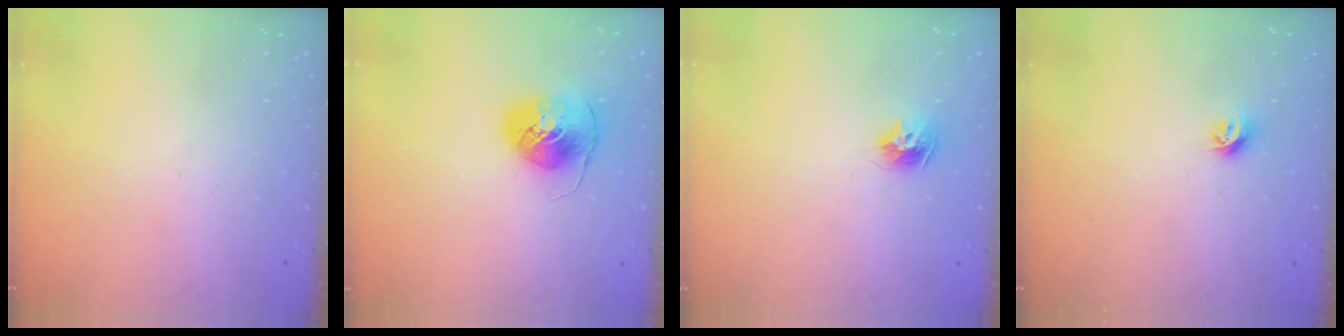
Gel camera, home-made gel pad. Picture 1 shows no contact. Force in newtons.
{"total": 8.1, "press": 8.0, "slide": 1.2}
{"total": 8.7, "press": 8.7, "slide": 0.4}
{"total": 6.5, "press": 6.5, "slide": 0.7}